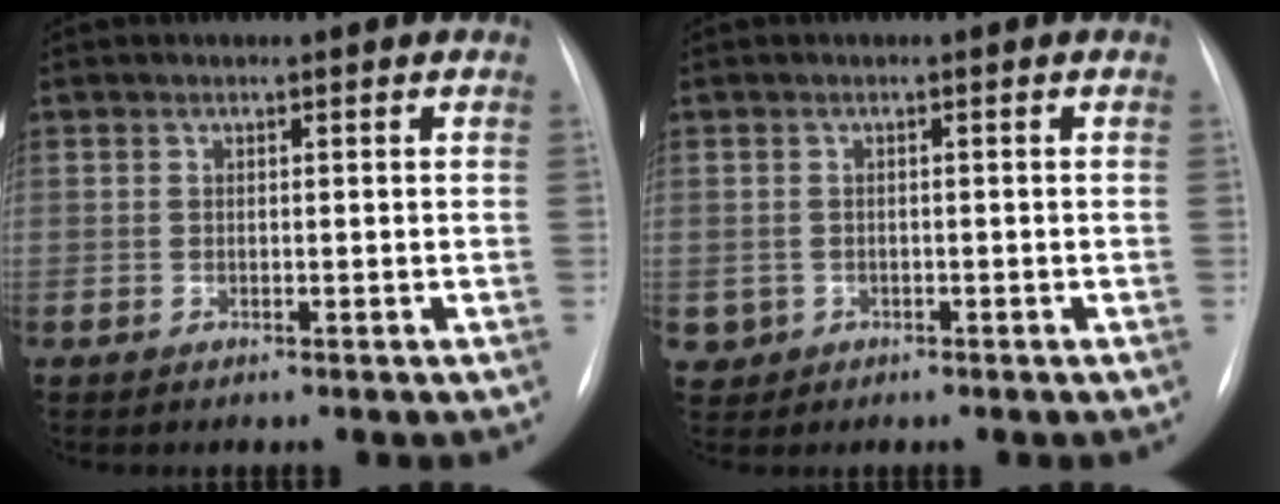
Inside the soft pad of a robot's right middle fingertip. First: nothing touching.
{"total": 2.1, "force": [-0.6, 2.0, 0.1], "torque": [0.001, 0.008, -0.003]}